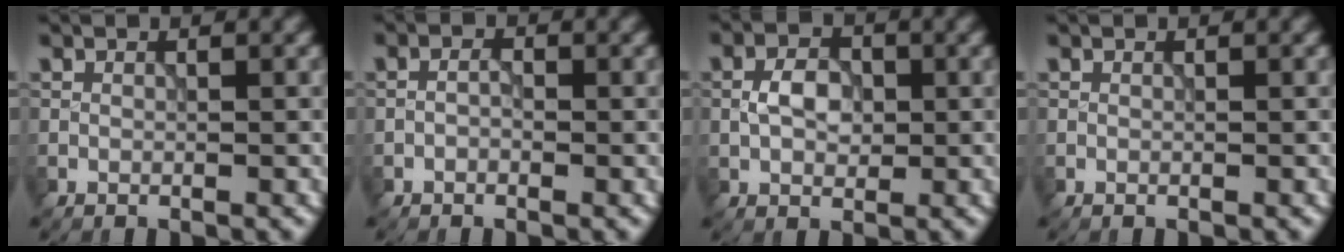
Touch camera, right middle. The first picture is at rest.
{"total": 0.8, "force": [-0.3, 0.5, 0.6], "torque": [-0.012, 0.002, -0.010]}
{"total": 3.1, "force": [0.1, 2.2, 2.2], "torque": [-0.044, 0.004, -0.002]}
{"total": 0.0}